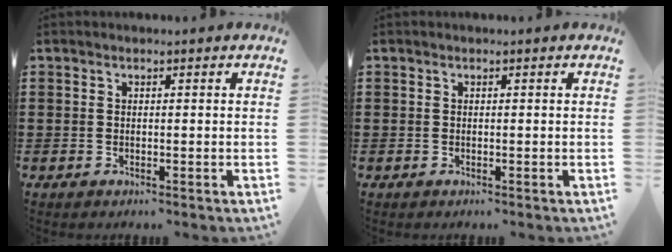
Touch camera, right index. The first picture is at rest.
{"total": 0.0}